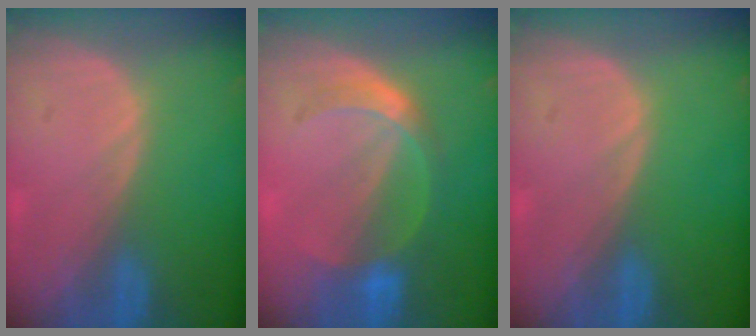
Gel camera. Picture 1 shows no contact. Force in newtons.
{"total": 5.7, "press": 5.3, "slide": 2.0}
{"total": 0.0}